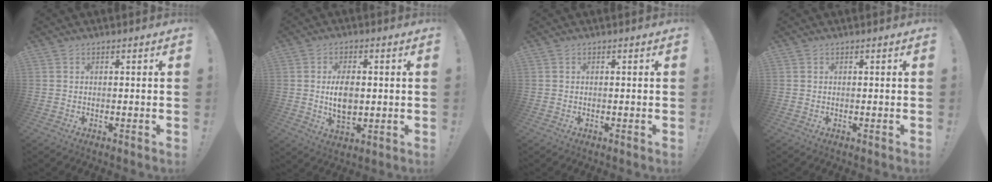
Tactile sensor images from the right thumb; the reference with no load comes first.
{"total": 8.3, "force": [0.2, 5.0, 6.7], "torque": [-0.117, -0.008, -0.002]}
{"total": 0.0}
{"total": 0.0}